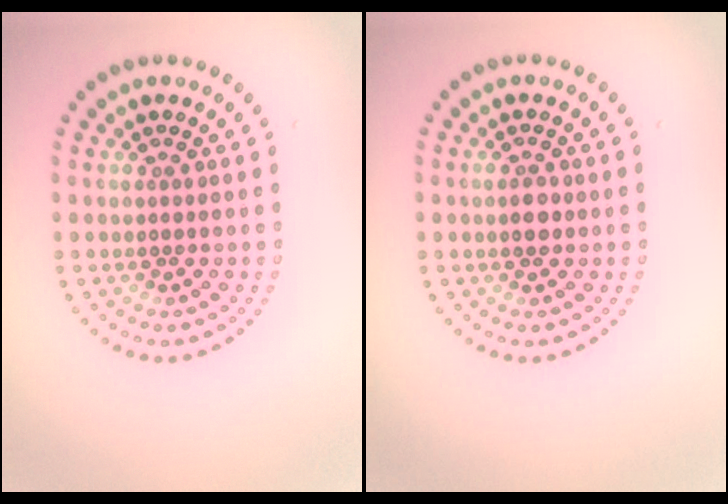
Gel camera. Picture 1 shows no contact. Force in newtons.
{"total": 1.5, "press": 1.4, "slide": 0.3}